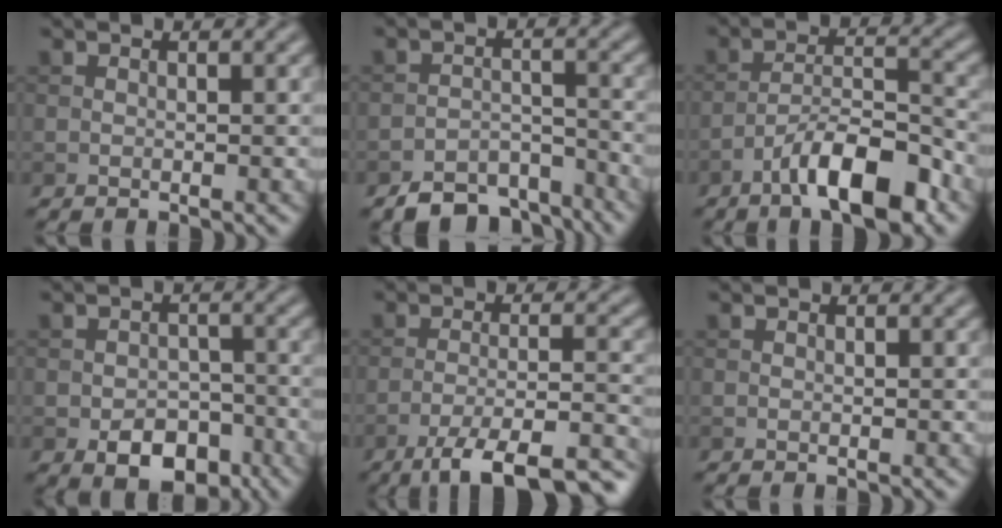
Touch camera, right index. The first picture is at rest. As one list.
[{"total": 5.8, "force": [-5.0, 2.4, 1.9], "torque": [-0.021, -0.007, -0.085]}, {"total": 7.8, "force": [-5.0, 2.1, 5.6], "torque": [-0.088, 0.012, -0.086]}, {"total": 5.4, "force": [-2.8, 3.4, 3.1], "torque": [-0.045, -0.010, -0.044]}, {"total": 9.5, "force": [-7.0, 2.2, 6.0], "torque": [-0.090, 0.000, -0.110]}, {"total": 0.0}]